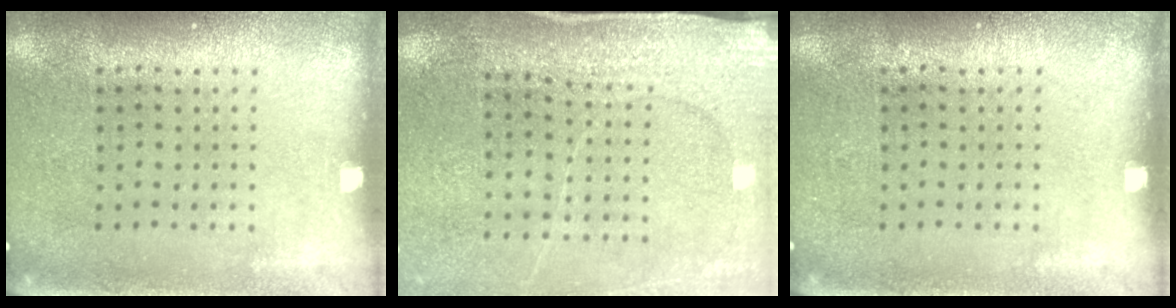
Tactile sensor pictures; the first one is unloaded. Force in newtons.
{"total": 3.0, "press": 3.0, "slide": 0.2}
{"total": 0.0}